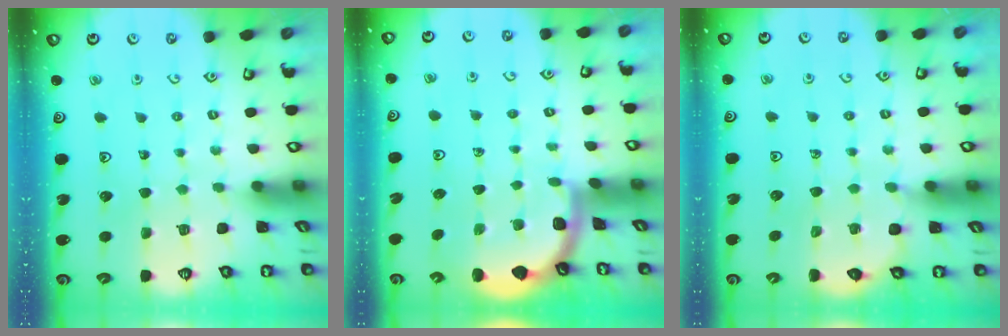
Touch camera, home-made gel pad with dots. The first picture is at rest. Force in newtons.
{"total": 1.8, "press": 1.8, "slide": 0.0}
{"total": 3.4, "press": 3.3, "slide": 0.6}